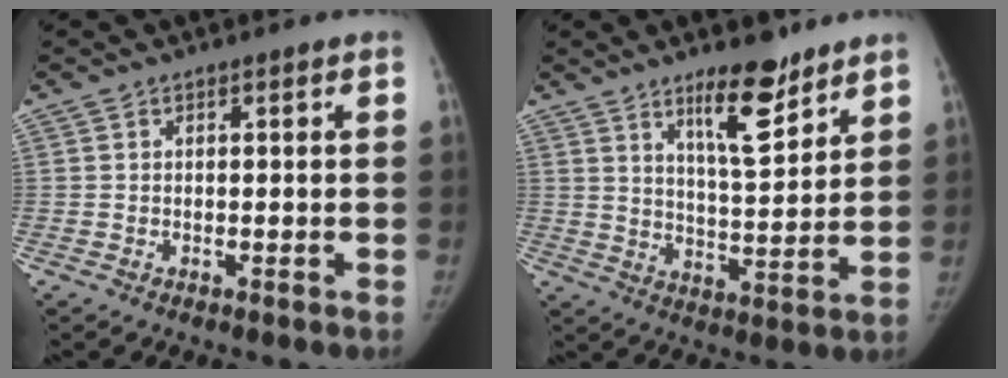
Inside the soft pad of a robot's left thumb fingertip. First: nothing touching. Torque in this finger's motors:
{"motor_torque": [0.37, -0.05, 1.45, -1.05, 0.32]}